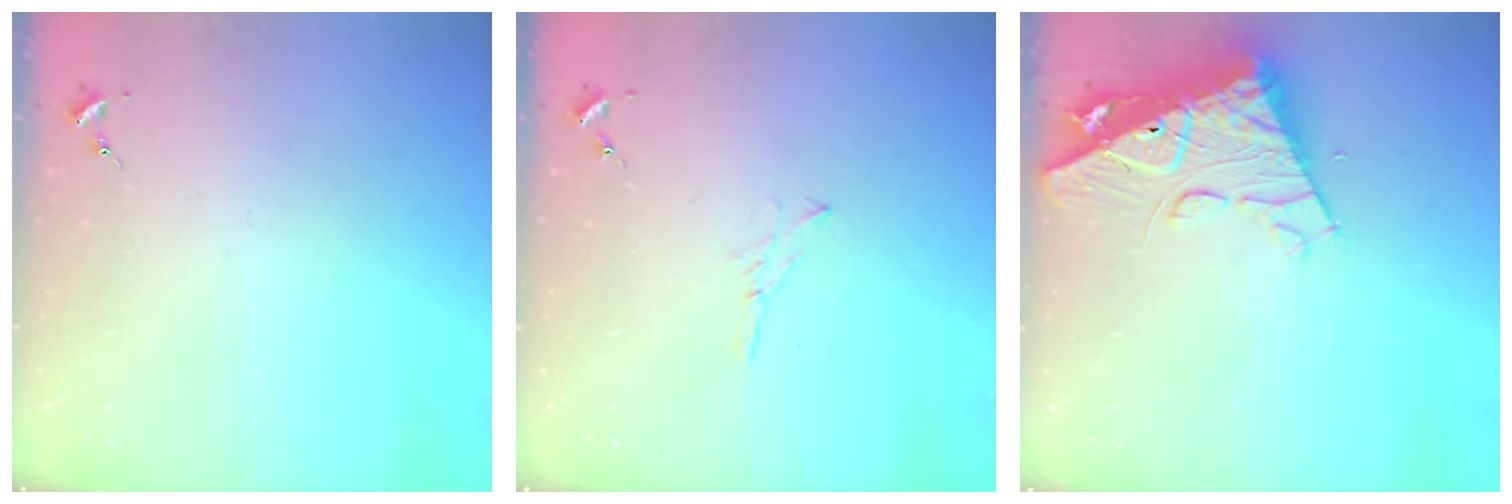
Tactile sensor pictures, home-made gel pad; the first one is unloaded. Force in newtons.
{"total": 3.0, "press": 3.0, "slide": 0.3}
{"total": 15.0, "press": 14.9, "slide": 1.8}